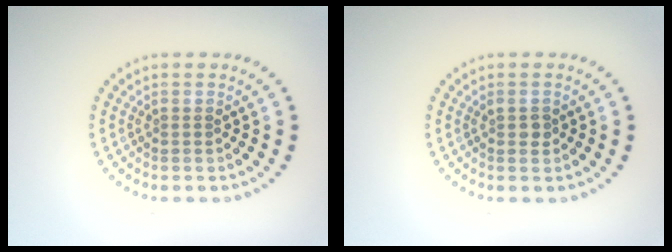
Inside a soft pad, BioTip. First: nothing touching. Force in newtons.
{"total": 1.0, "press": 1.0, "slide": 0.1}